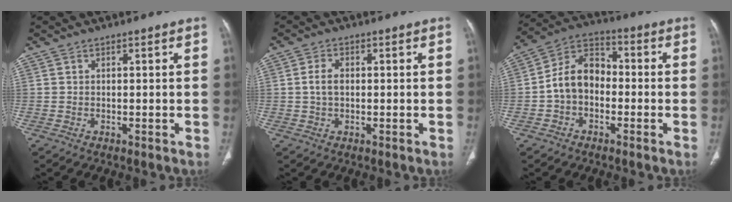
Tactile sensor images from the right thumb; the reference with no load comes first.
{"total": 3.5, "force": [0.2, 2.2, 2.7], "torque": [-0.054, 0.008, 0.002]}
{"total": 10.0, "force": [-1.6, 7.3, 6.6], "torque": [-0.102, 0.037, -0.044]}